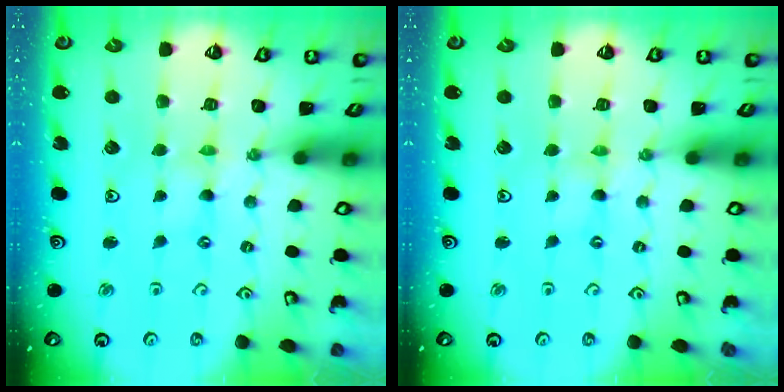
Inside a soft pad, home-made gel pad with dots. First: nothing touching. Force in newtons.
{"total": 0.0}